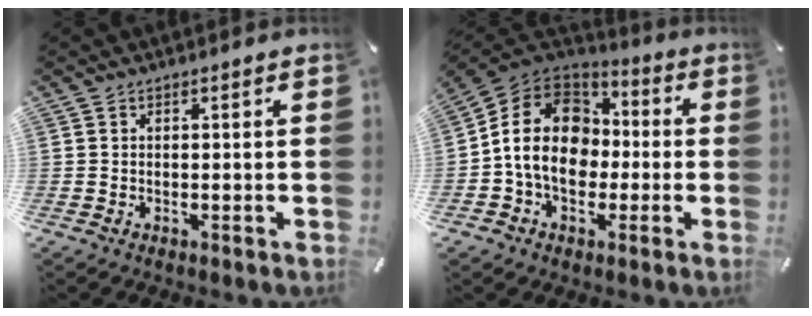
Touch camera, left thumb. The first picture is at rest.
{"total": 15.7, "force": [-1.2, 12.8, 9.0], "torque": [-0.177, 0.027, -0.020]}